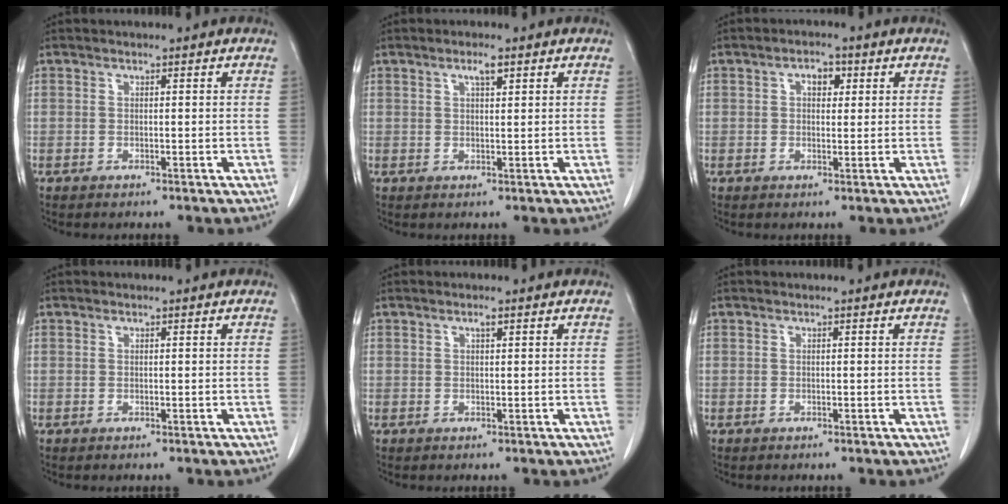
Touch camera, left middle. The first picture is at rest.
{"total": 2.1, "force": [1.2, 0.4, 1.7], "torque": [-0.033, 0.001, 0.021]}
{"total": 2.9, "force": [1.0, 1.7, 2.1], "torque": [-0.033, 0.010, 0.014]}
{"total": 0.0}
{"total": 0.8, "force": [0.5, 0.1, 0.6], "torque": [-0.013, -0.001, 0.007]}
{"total": 0.0}